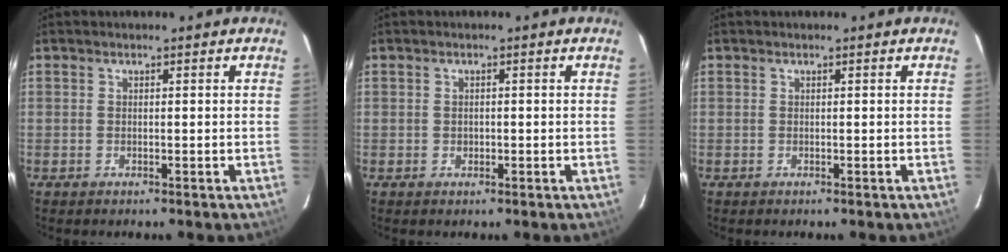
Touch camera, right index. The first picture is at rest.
{"total": 0.8, "force": [-0.2, 0.7, 0.2], "torque": [0.000, 0.000, -0.001]}
{"total": 0.0}